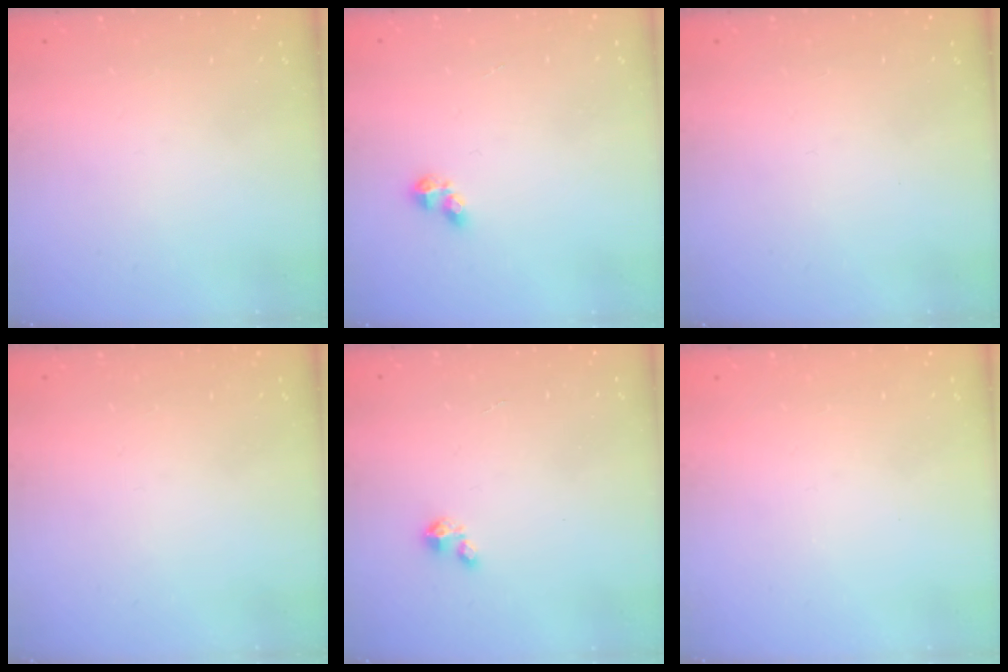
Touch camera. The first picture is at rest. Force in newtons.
{"total": 3.3, "press": 3.3, "slide": 0.4}
{"total": 0.0}
{"total": 0.0}
{"total": 2.0, "press": 2.0, "slide": 0.1}
{"total": 0.0}